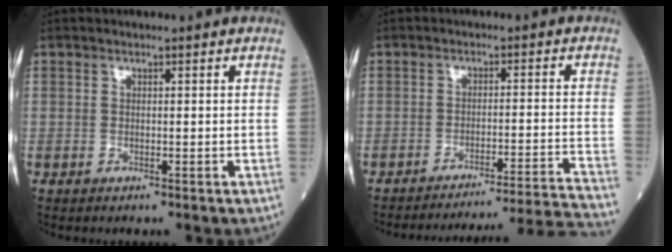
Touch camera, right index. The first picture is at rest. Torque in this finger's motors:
{"motor_torque": [0.04, -0.74, 0.21, 0.09]}